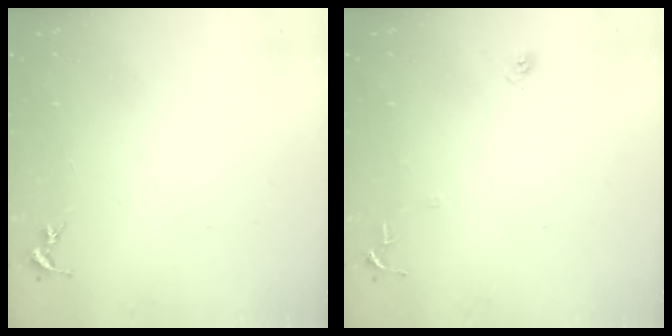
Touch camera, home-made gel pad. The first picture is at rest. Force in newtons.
{"total": 6.4, "press": 6.4, "slide": 0.6}